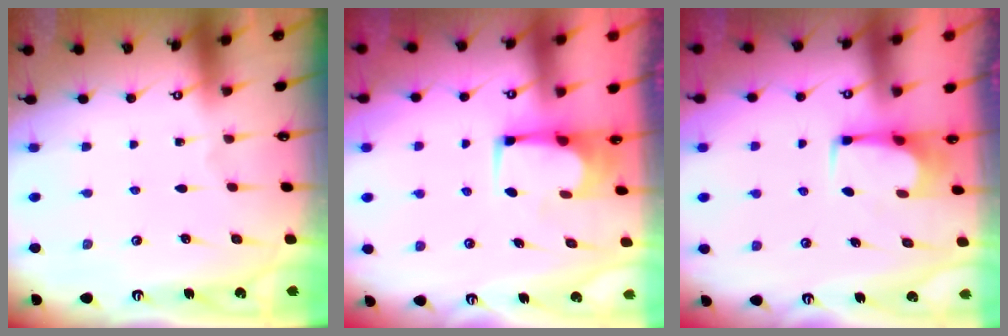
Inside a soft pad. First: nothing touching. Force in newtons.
{"total": 2.1, "press": 2.1, "slide": 0.1}
{"total": 2.3, "press": 2.3, "slide": 0.4}